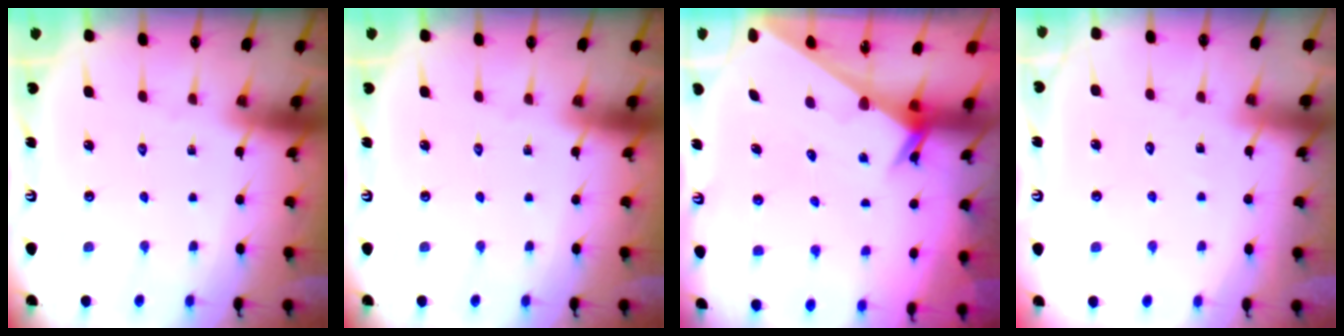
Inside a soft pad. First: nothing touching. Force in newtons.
{"total": 0.0}
{"total": 1.8, "press": 1.8, "slide": 0.1}
{"total": 4.2, "press": 4.2, "slide": 0.3}